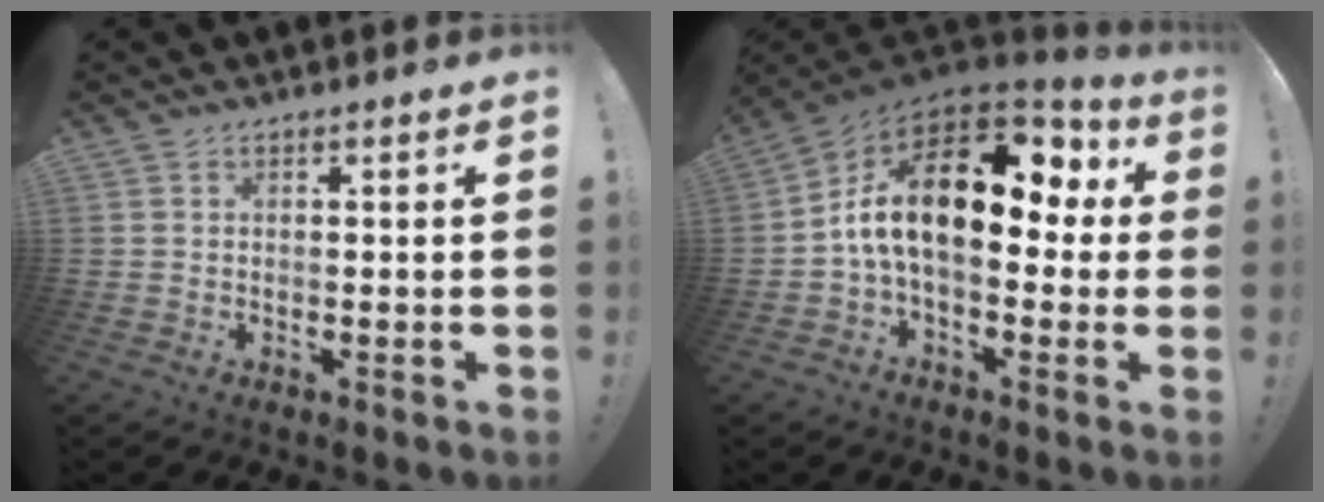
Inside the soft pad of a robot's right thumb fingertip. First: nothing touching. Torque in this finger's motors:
{"motor_torque": [2.56, 2.44, 1.07, -0.22, 0.22]}